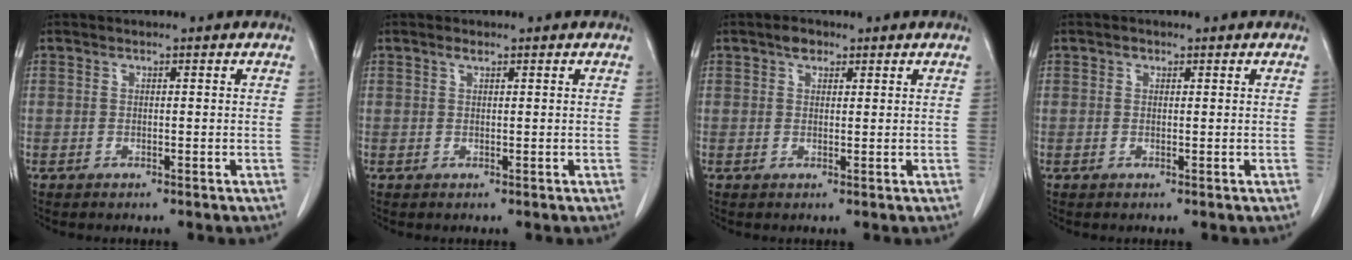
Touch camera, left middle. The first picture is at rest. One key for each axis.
{"total": 0.7, "fx": 0.5, "fy": 0.2, "fz": 0.5, "tx": -0.011, "ty": 0.000, "tz": 0.010}
{"total": 1.8, "fx": 1.1, "fy": 1.1, "fz": 0.8, "tx": -0.014, "ty": 0.006, "tz": 0.017}
{"total": 0.6, "fx": 0.3, "fy": 0.5, "fz": 0.2, "tx": 0.000, "ty": 0.000, "tz": 0.003}